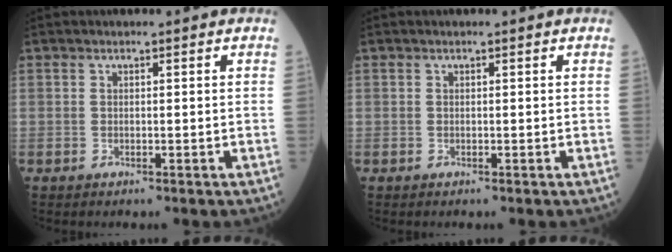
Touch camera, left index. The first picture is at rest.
{"total": 0.0}